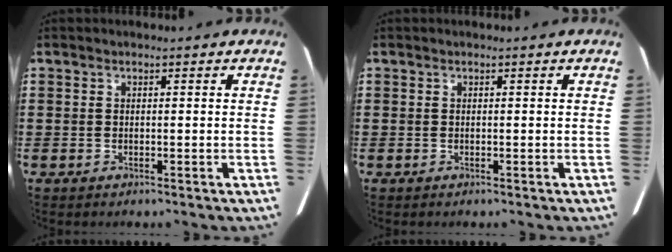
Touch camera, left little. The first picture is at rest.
{"total": 0.0}